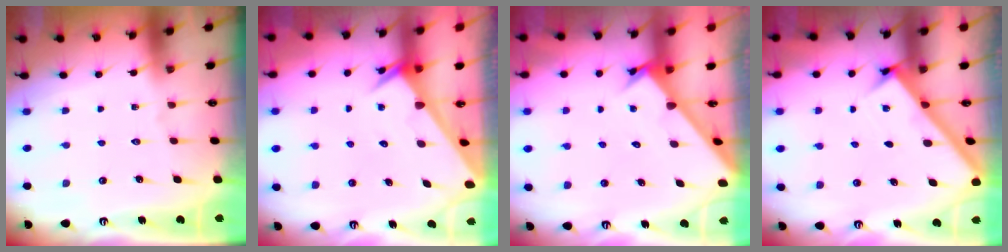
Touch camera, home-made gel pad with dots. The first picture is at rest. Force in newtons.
{"total": 2.5, "press": 2.5, "slide": 0.1}
{"total": 2.4, "press": 2.4, "slide": 0.1}
{"total": 2.6, "press": 2.6, "slide": 0.3}